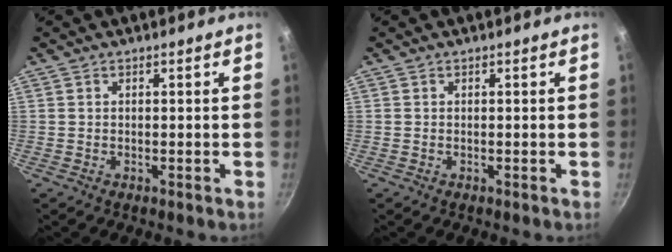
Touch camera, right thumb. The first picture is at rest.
{"total": 0.0}